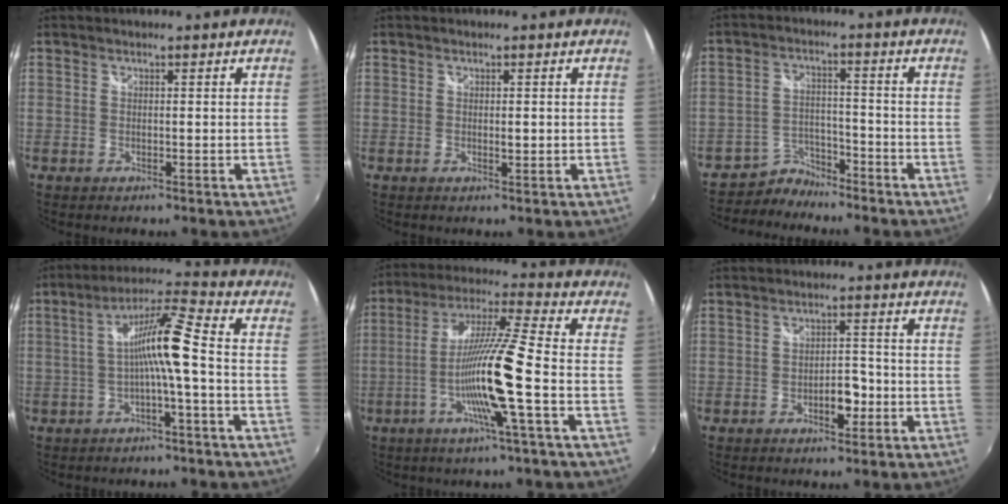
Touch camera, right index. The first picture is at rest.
{"total": 1.0, "force": [0.0, 0.5, 0.9], "torque": [-0.014, -0.001, 0.000]}
{"total": 4.8, "force": [-4.4, 1.6, -0.8], "torque": [0.010, 0.021, -0.083]}
{"total": 8.9, "force": [-1.8, 0.0, 8.7], "torque": [-0.171, 0.018, -0.031]}
{"total": 14.5, "force": [-4.6, -1.0, 13.7], "torque": [-0.262, -0.005, -0.093]}
{"total": 4.0, "force": [-1.8, 2.0, 3.0], "torque": [-0.052, 0.002, -0.026]}